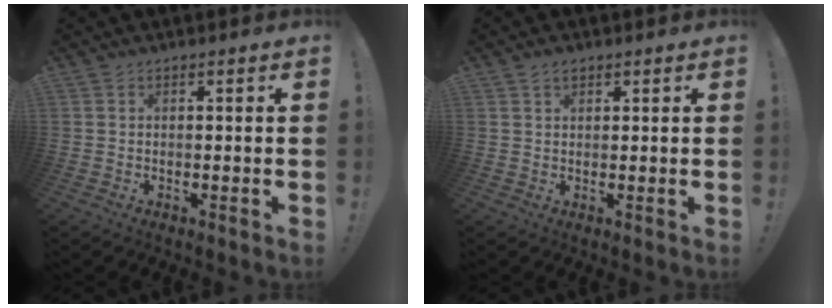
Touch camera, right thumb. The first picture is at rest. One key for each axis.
{"total": 2.0, "fx": 1.3, "fy": 1.2, "fz": 1.0, "tx": -0.018, "ty": 0.000, "tz": 0.024}